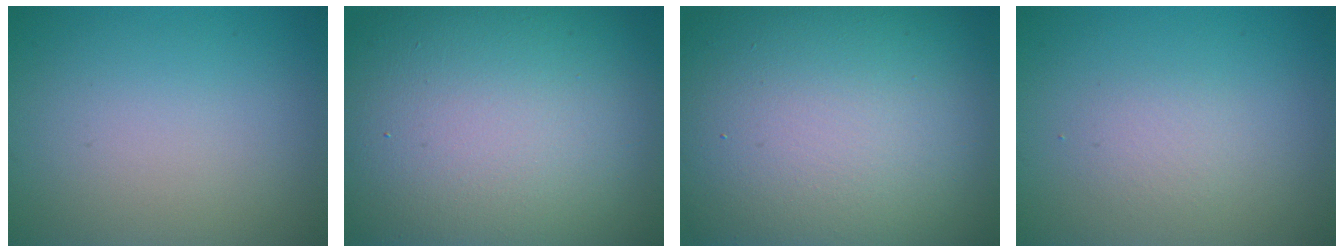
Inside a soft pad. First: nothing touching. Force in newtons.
{"total": 19.8, "press": 19.7, "slide": 1.4}
{"total": 21.4, "press": 21.4, "slide": 0.7}
{"total": 1.3, "press": 1.3, "slide": 0.1}